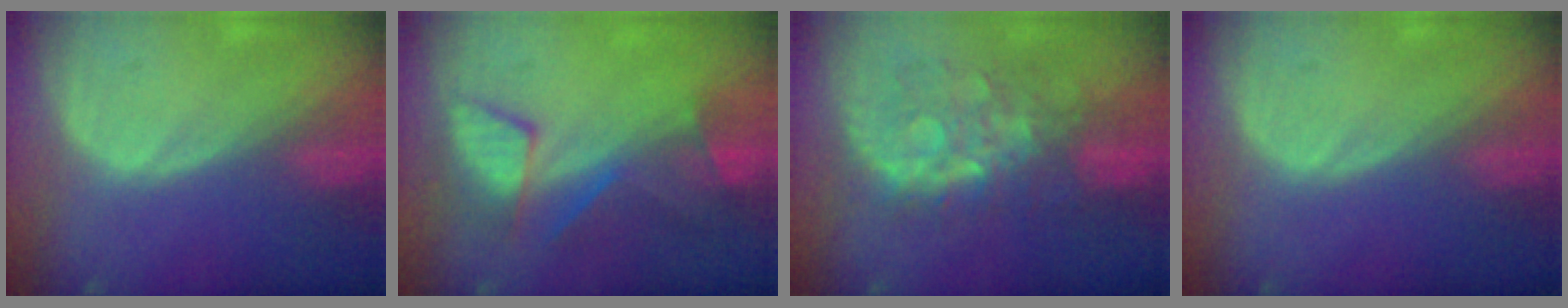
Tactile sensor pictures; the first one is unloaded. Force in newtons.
{"total": 7.5, "press": 7.4, "slide": 1.5}
{"total": 8.6, "press": 8.5, "slide": 1.5}
{"total": 0.0}